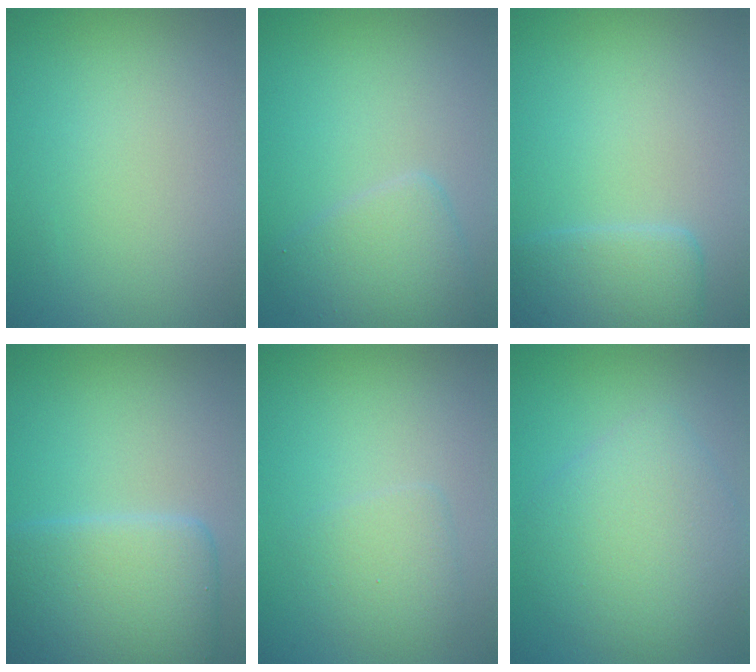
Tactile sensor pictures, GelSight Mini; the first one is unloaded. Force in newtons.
{"total": 3.4, "press": 3.4, "slide": 0.1}
{"total": 3.5, "press": 3.5, "slide": 0.3}
{"total": 8.1, "press": 8.1, "slide": 0.2}
{"total": 2.3, "press": 2.3, "slide": 0.1}
{"total": 5.4, "press": 5.4, "slide": 0.1}